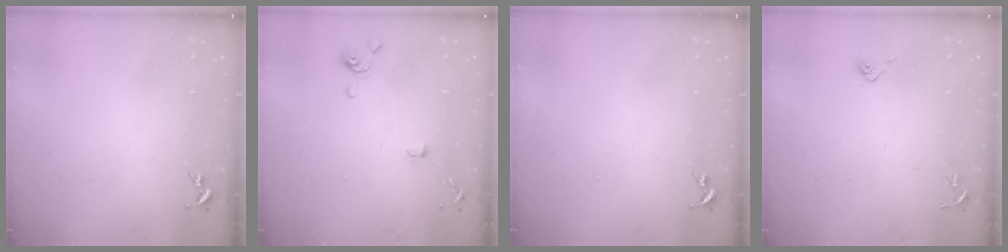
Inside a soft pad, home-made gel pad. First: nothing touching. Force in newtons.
{"total": 4.0, "press": 4.0, "slide": 0.8}
{"total": 0.0}
{"total": 4.5, "press": 4.4, "slide": 0.8}